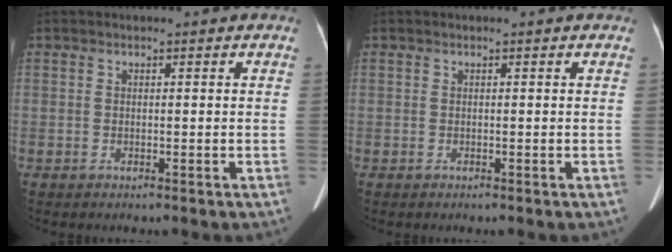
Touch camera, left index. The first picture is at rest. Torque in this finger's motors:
{"motor_torque": [-0.01, -0.14, 0.00, 0.00]}